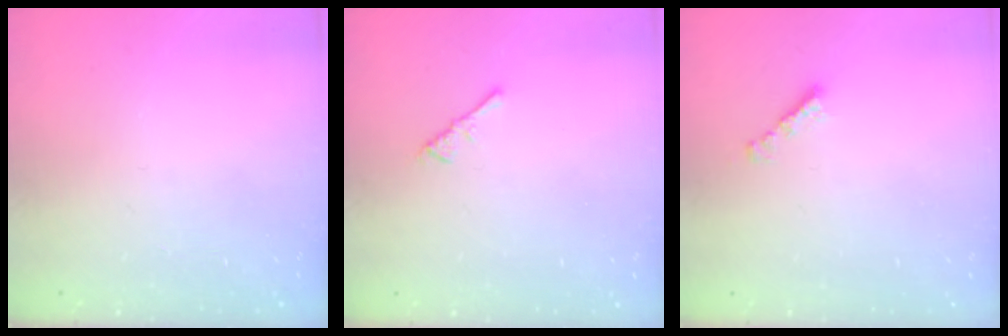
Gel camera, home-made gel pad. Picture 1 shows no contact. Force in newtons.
{"total": 2.2, "press": 2.1, "slide": 0.5}
{"total": 2.4, "press": 2.4, "slide": 0.4}